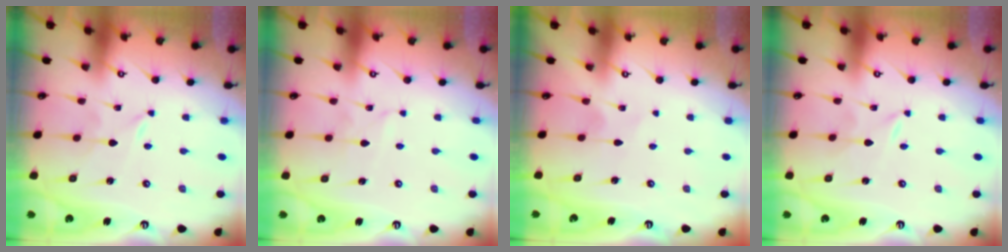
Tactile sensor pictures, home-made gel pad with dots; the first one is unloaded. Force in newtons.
{"total": 1.8, "press": 1.8, "slide": 0.1}
{"total": 2.4, "press": 2.4, "slide": 0.3}
{"total": 0.0}